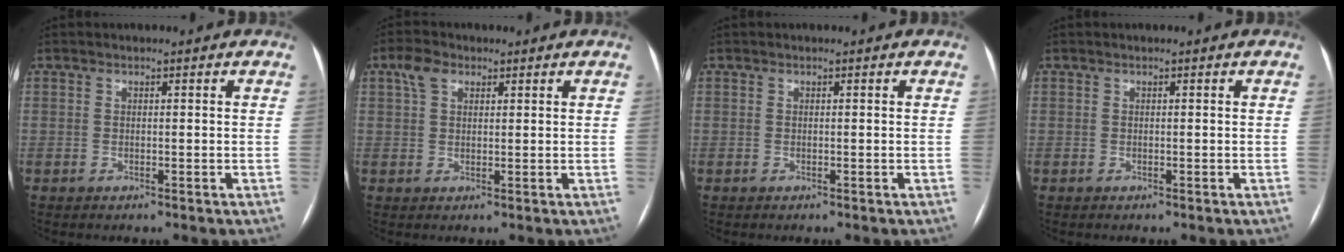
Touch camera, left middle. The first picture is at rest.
{"total": 3.5, "force": [1.9, 2.1, 2.0], "torque": [-0.047, 0.018, 0.038]}
{"total": 0.0}
{"total": 0.0}